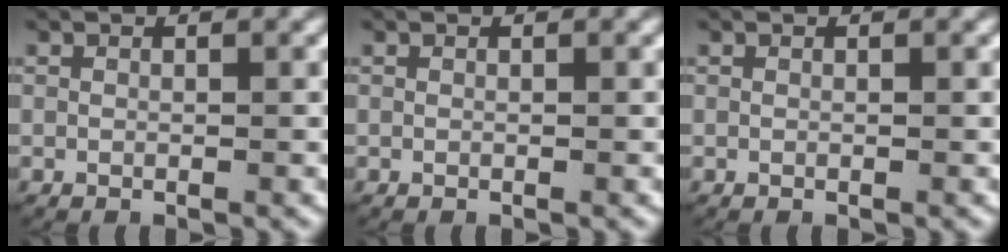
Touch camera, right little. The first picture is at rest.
{"total": 0.0}
{"total": 0.0}